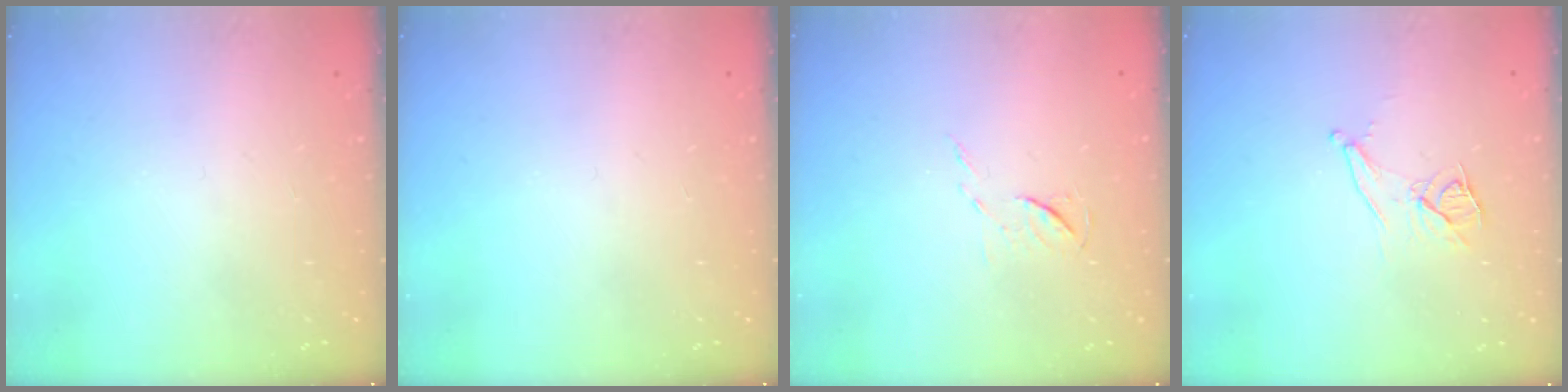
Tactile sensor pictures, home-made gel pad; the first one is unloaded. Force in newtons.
{"total": 0.0}
{"total": 4.9, "press": 4.9, "slide": 0.5}
{"total": 8.5, "press": 7.8, "slide": 3.3}